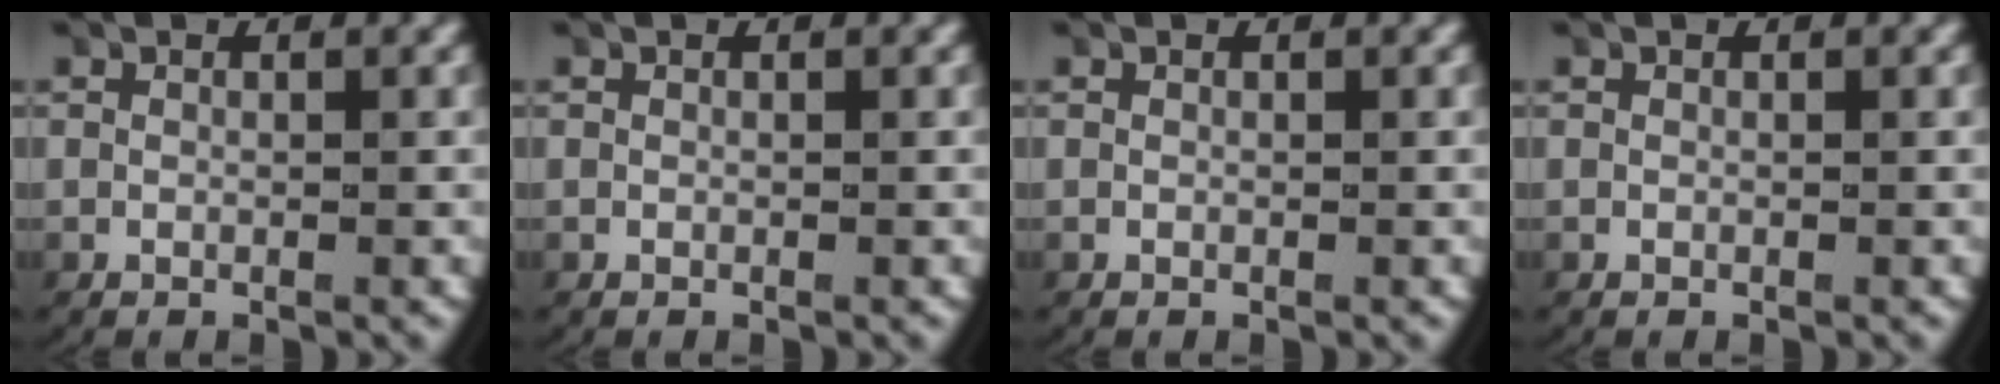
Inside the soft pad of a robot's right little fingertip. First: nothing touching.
{"total": 0.0}
{"total": 0.0}
{"total": 0.0}